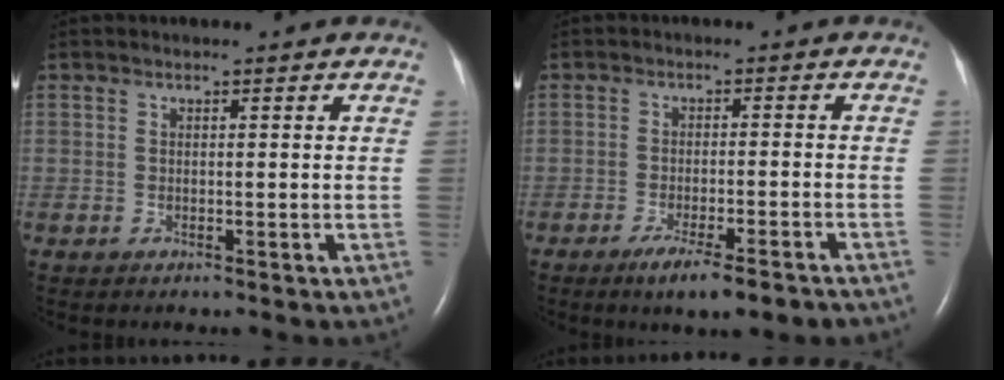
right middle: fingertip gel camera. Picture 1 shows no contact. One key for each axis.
{"total": 8.4, "fx": -6.3, "fy": 1.1, "fz": 5.5, "tx": -0.073, "ty": -0.013, "tz": -0.088}